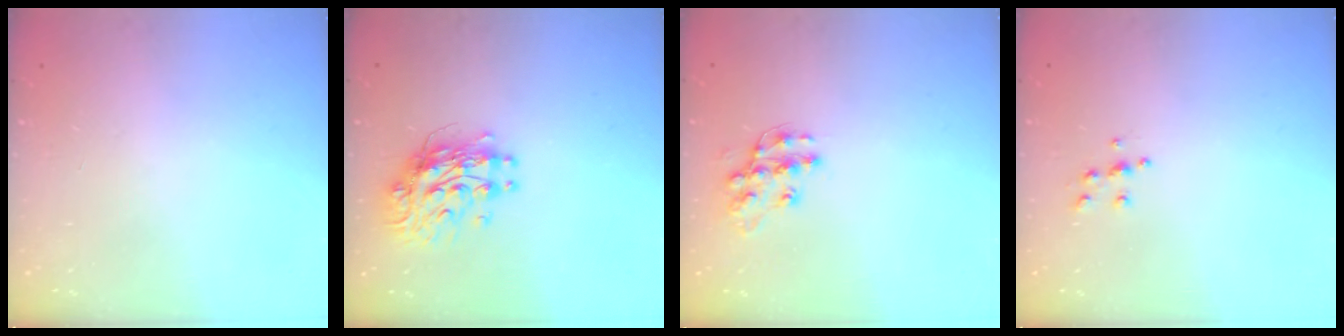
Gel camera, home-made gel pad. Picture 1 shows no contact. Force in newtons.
{"total": 11.5, "press": 11.4, "slide": 0.9}
{"total": 12.2, "press": 12.2, "slide": 0.9}
{"total": 5.5, "press": 5.5, "slide": 0.5}